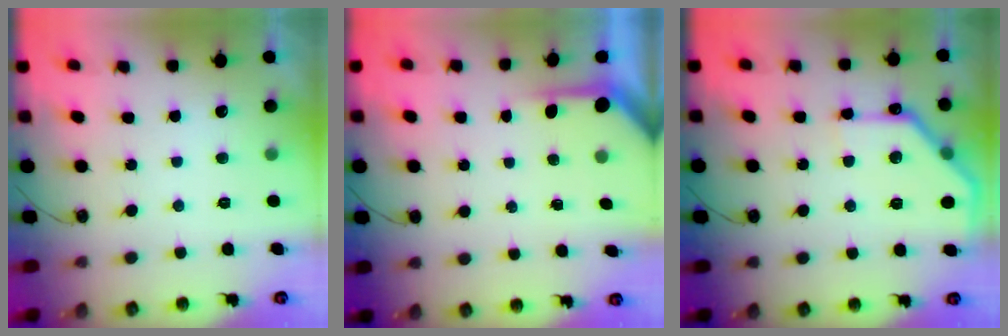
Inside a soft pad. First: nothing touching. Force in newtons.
{"total": 3.3, "press": 3.3, "slide": 0.3}
{"total": 13.9, "press": 13.8, "slide": 0.7}